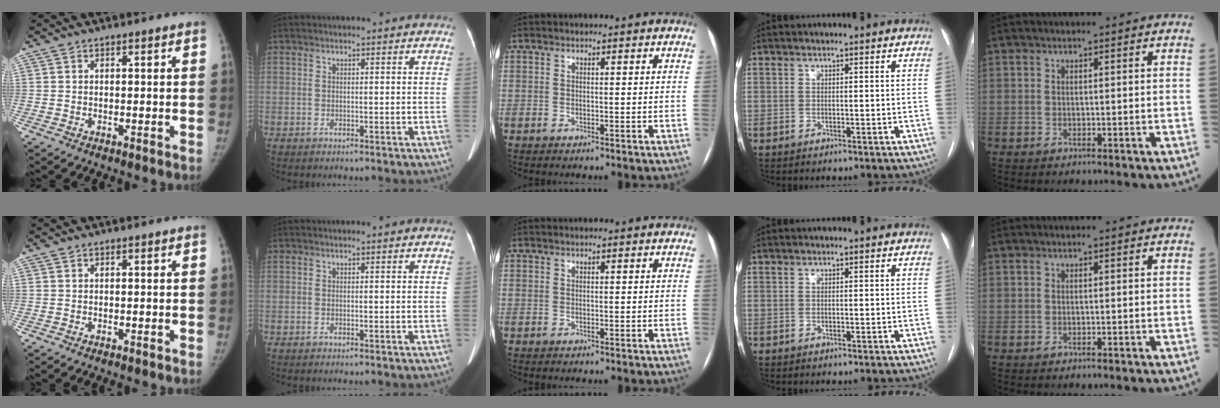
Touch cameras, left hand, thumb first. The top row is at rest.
{}